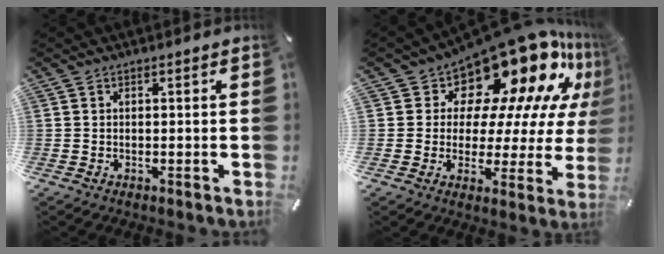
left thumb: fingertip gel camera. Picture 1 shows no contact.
{"total": 19.5, "force": [14.3, 9.0, 9.8], "torque": [-0.131, -0.128, 0.237]}